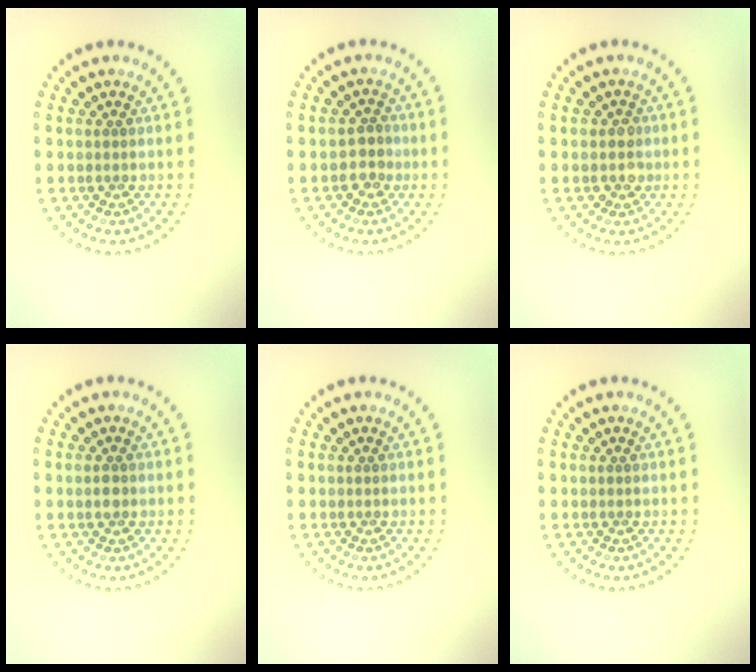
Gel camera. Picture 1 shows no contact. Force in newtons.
{"total": 1.9, "press": 1.7, "slide": 0.8}
{"total": 1.7, "press": 1.6, "slide": 0.7}
{"total": 1.0, "press": 1.0, "slide": 0.1}
{"total": 0.0}
{"total": 0.0}